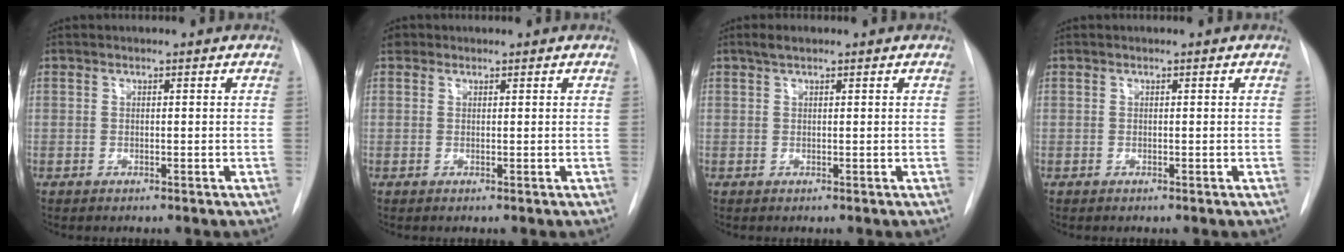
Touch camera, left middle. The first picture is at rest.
{"total": 1.2, "force": [0.7, 0.9, 0.1], "torque": [-0.001, 0.012, 0.009]}
{"total": 1.5, "force": [1.1, 0.4, 0.9], "torque": [-0.023, 0.009, 0.021]}
{"total": 0.0}